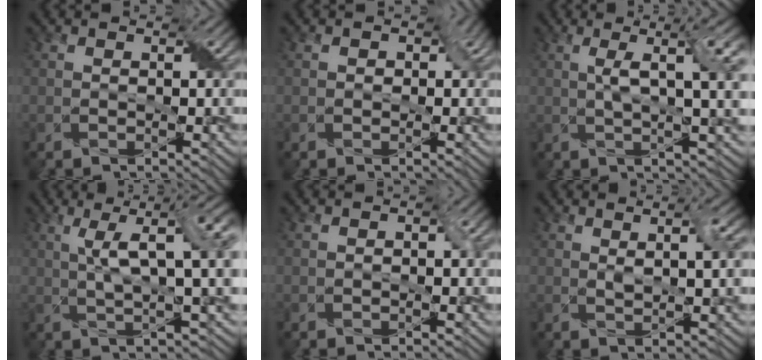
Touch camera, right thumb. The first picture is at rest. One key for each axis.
{"total": 1.9, "fx": 0.1, "fy": 1.6, "fz": 1.0, "tx": -0.021, "ty": -0.002, "tz": 0.001}
{"total": 7.3, "fx": 1.7, "fy": 1.5, "fz": 7.0, "tx": -0.109, "ty": 0.012, "tz": 0.030}
{"total": 10.2, "fx": 3.0, "fy": 2.7, "fz": 9.3, "tx": -0.155, "ty": 0.018, "tz": 0.051}
{"total": 0.7, "fx": -0.2, "fy": 0.3, "fz": 0.5, "tx": -0.009, "ty": 0.000, "tz": -0.004}
{"total": 2.8, "fx": 1.0, "fy": 0.5, "fz": 2.6, "tx": -0.049, "ty": 0.000, "tz": 0.019}